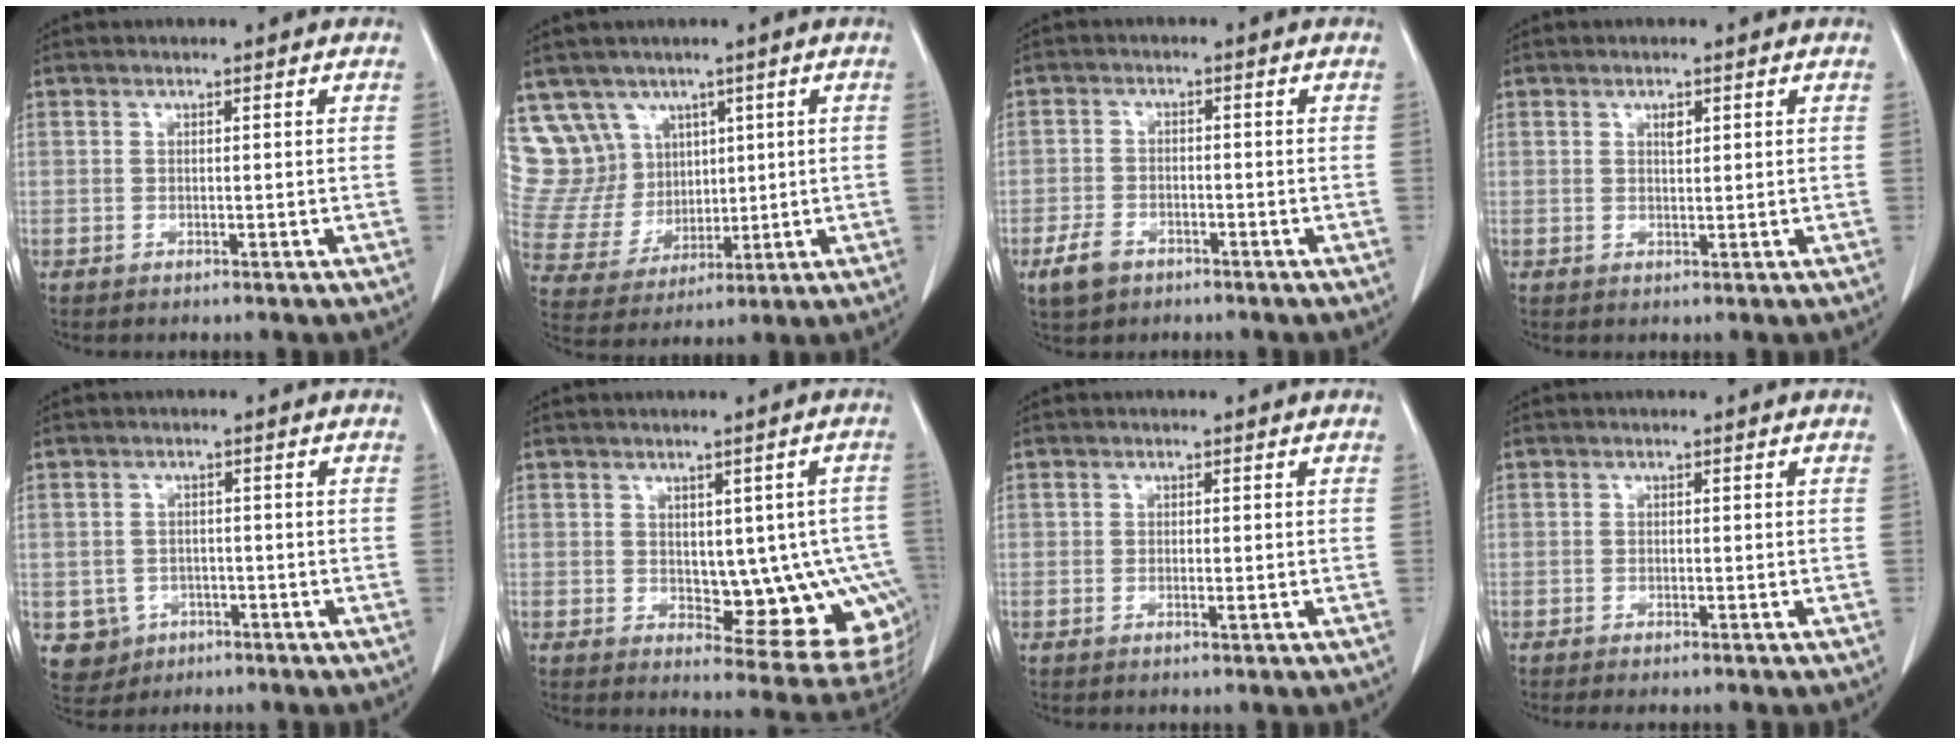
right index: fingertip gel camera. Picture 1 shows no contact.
{"total": 11.9, "force": [7.1, 9.4, 1.5], "torque": [-0.054, 0.050, 0.165]}
{"total": 4.4, "force": [-2.7, 2.7, 2.2], "torque": [-0.049, 0.000, -0.045]}
{"total": 1.2, "force": [0.6, 0.5, 0.9], "torque": [-0.016, -0.002, 0.010]}
{"total": 4.6, "force": [-1.7, 4.3, 0.4], "torque": [-0.005, 0.008, -0.021]}
{"total": 11.3, "force": [-0.5, 4.9, 10.1], "torque": [-0.100, 0.008, 0.011]}
{"total": 0.7, "force": [-0.2, 0.1, 0.6], "torque": [-0.012, 0.000, 0.000]}
{"total": 1.6, "force": [-1.3, 0.2, 0.9], "torque": [-0.011, -0.004, -0.016]}